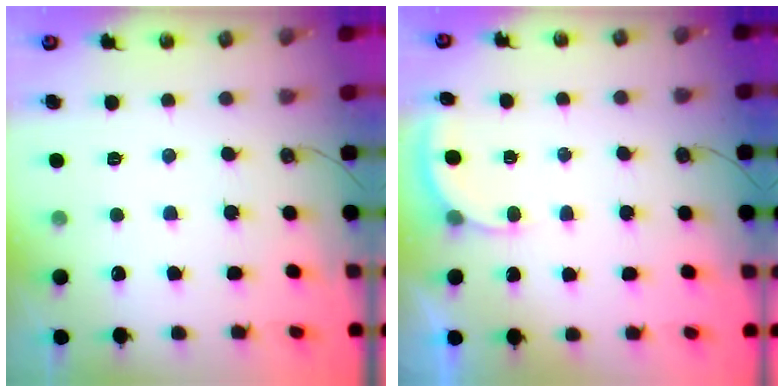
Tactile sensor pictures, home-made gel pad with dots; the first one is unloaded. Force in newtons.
{"total": 2.1, "press": 2.1, "slide": 0.2}